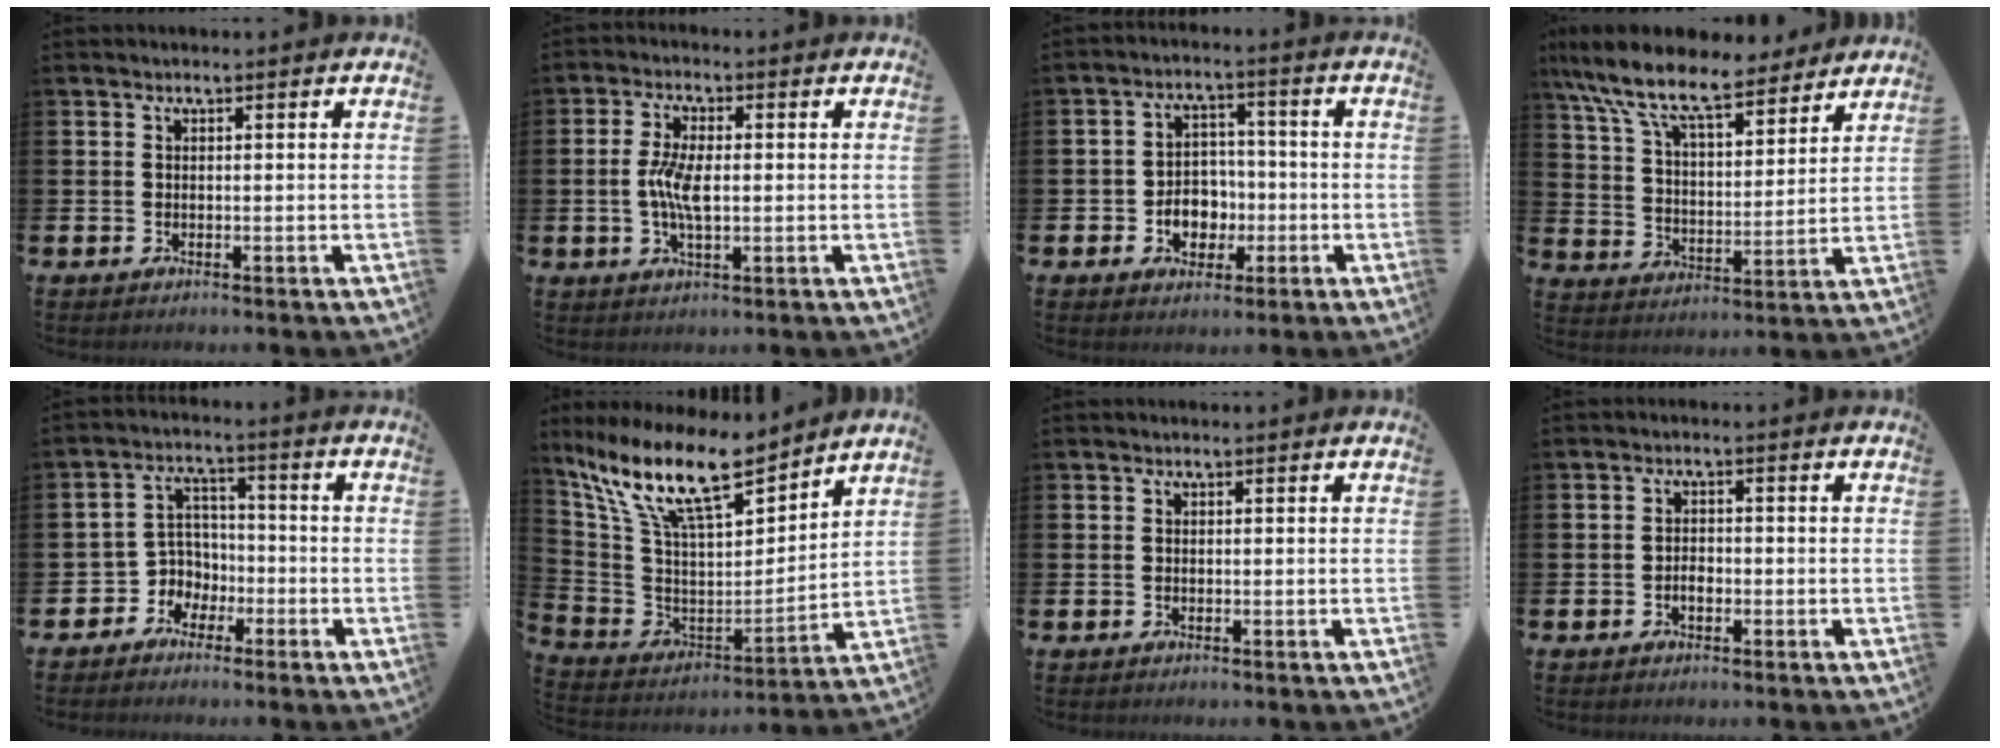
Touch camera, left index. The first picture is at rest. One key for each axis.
{"total": 5.4, "fx": 0.0, "fy": 2.2, "fz": 4.9, "tx": -0.091, "ty": 0.000, "tz": -0.005}
{"total": 4.8, "fx": -1.4, "fy": 4.1, "fz": 2.2, "tx": -0.033, "ty": 0.003, "tz": -0.033}
{"total": 10.9, "fx": 9.1, "fy": 3.4, "fz": 4.9, "tx": -0.129, "ty": -0.053, "tz": 0.159}
{"total": 4.3, "fx": -2.0, "fy": 3.9, "fz": 0.2, "tx": -0.022, "ty": -0.005, "tz": -0.045}
{"total": 13.9, "fx": 11.2, "fy": 3.8, "fz": 7.3, "tx": -0.179, "ty": -0.066, "tz": 0.199}
{"total": 0.0}
{"total": 1.7, "fx": -0.7, "fy": 1.0, "fz": 1.2, "tx": -0.007, "ty": -0.003, "tz": -0.019}